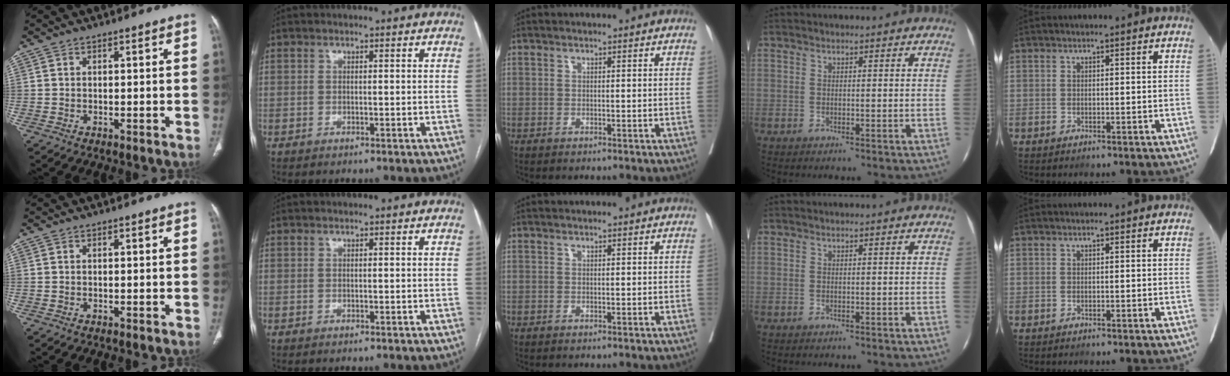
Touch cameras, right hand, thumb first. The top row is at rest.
{}